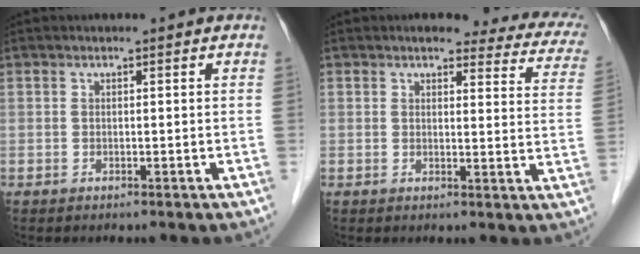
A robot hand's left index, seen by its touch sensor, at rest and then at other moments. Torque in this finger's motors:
{"motor_torque": [0.78, -0.83, 0.18, 0.01]}